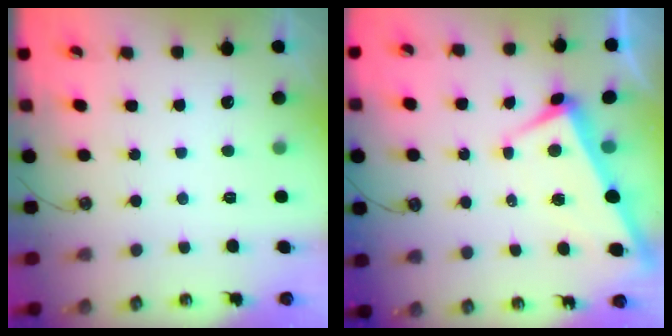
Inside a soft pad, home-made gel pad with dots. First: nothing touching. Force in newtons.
{"total": 2.5, "press": 2.4, "slide": 0.7}